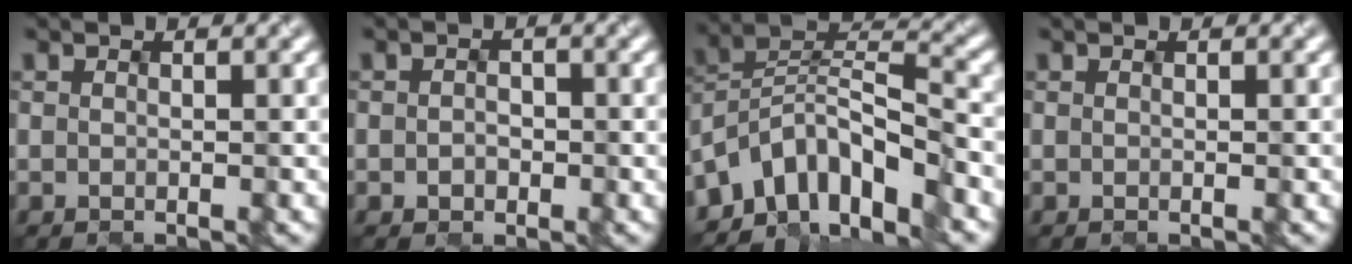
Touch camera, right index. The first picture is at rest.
{"total": 1.5, "force": [-0.4, 1.2, 0.7], "torque": [-0.010, 0.000, -0.007]}
{"total": 7.1, "force": [-5.5, 2.7, 3.6], "torque": [-0.041, 0.004, -0.115]}
{"total": 0.0}